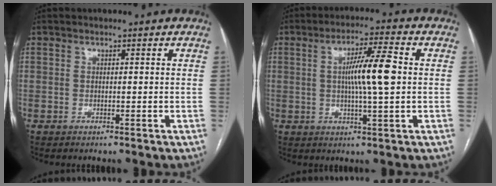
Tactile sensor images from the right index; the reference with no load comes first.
{"total": 8.8, "force": [0.7, 0.4, 8.8], "torque": [-0.153, 0.005, 0.009]}